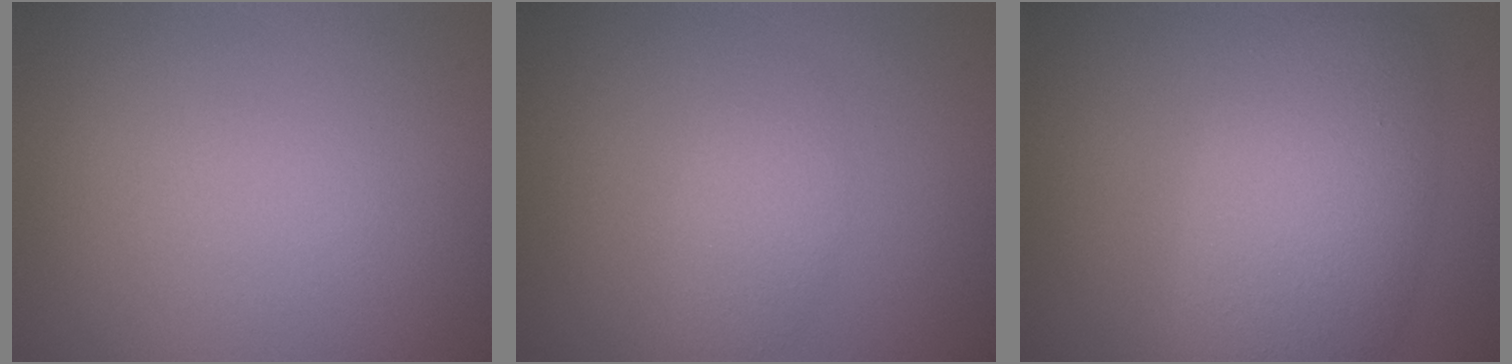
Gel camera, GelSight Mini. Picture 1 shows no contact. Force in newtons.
{"total": 1.9, "press": 1.9, "slide": 0.0}
{"total": 7.6, "press": 7.6, "slide": 0.5}